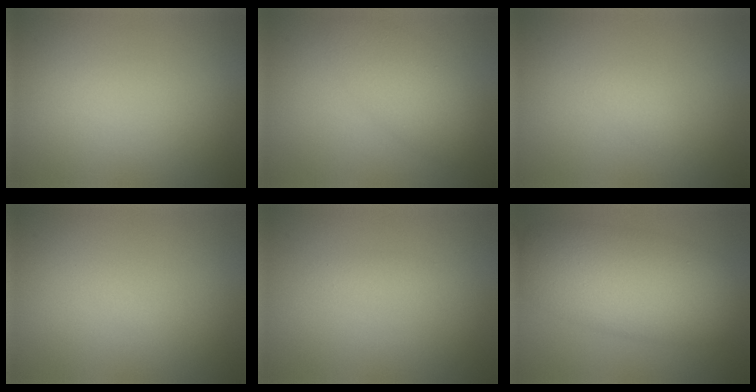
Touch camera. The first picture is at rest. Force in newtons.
{"total": 4.0, "press": 4.0, "slide": 0.1}
{"total": 0.6, "press": 0.5, "slide": 0.1}
{"total": 0.0}
{"total": 0.9, "press": 0.9, "slide": 0.0}
{"total": 9.6, "press": 9.6, "slide": 0.3}